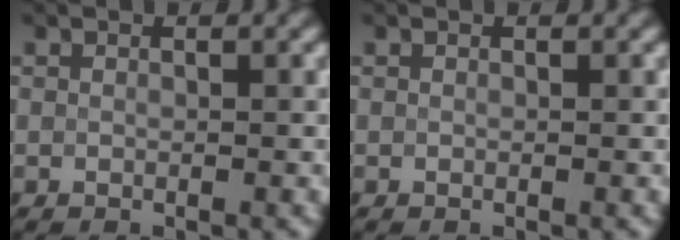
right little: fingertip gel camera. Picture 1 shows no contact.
{"total": 0.0}